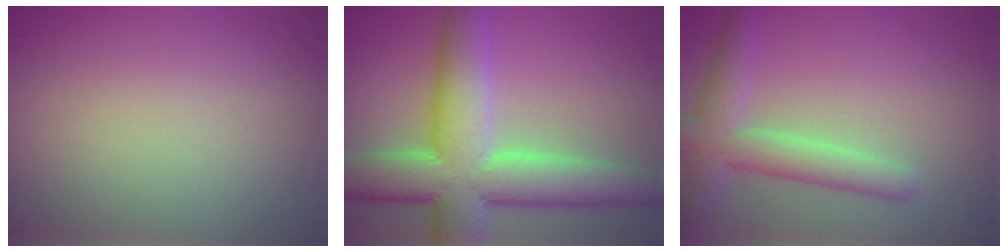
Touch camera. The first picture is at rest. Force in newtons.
{"total": 10.9, "press": 10.9, "slide": 0.6}
{"total": 4.4, "press": 4.4, "slide": 0.2}